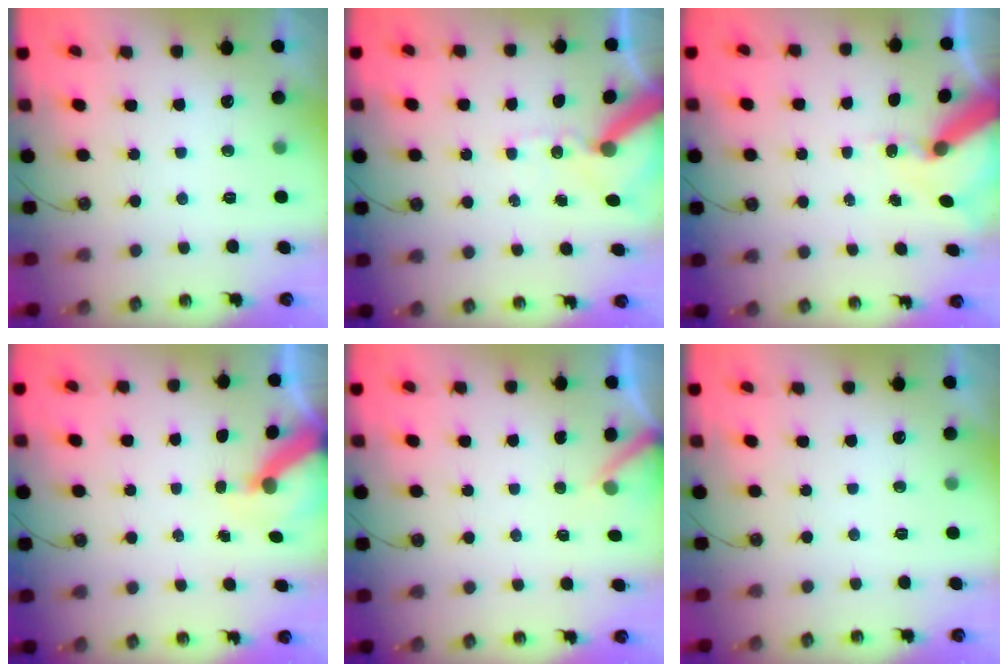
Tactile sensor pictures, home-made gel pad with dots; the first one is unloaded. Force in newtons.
{"total": 11.0, "press": 10.8, "slide": 1.6}
{"total": 10.3, "press": 10.2, "slide": 1.4}
{"total": 6.3, "press": 6.3, "slide": 0.5}
{"total": 3.2, "press": 3.2, "slide": 0.3}
{"total": 0.0}